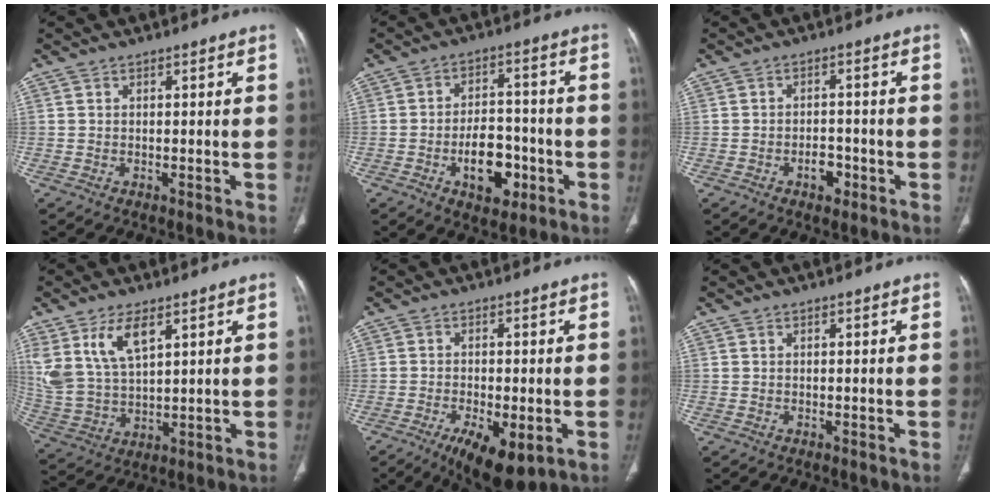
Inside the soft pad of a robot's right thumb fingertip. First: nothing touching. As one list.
[{"total": 10.4, "force": [-3.8, 6.1, 7.4], "torque": [-0.087, 0.027, -0.054]}, {"total": 3.8, "force": [-1.8, 2.3, 2.4], "torque": [-0.024, 0.014, -0.025]}, {"total": 11.8, "force": [6.1, 5.7, 8.4], "torque": [-0.173, -0.021, 0.136]}, {"total": 10.9, "force": [-4.8, 4.4, 8.8], "torque": [-0.133, -0.005, -0.069]}, {"total": 0.0}]